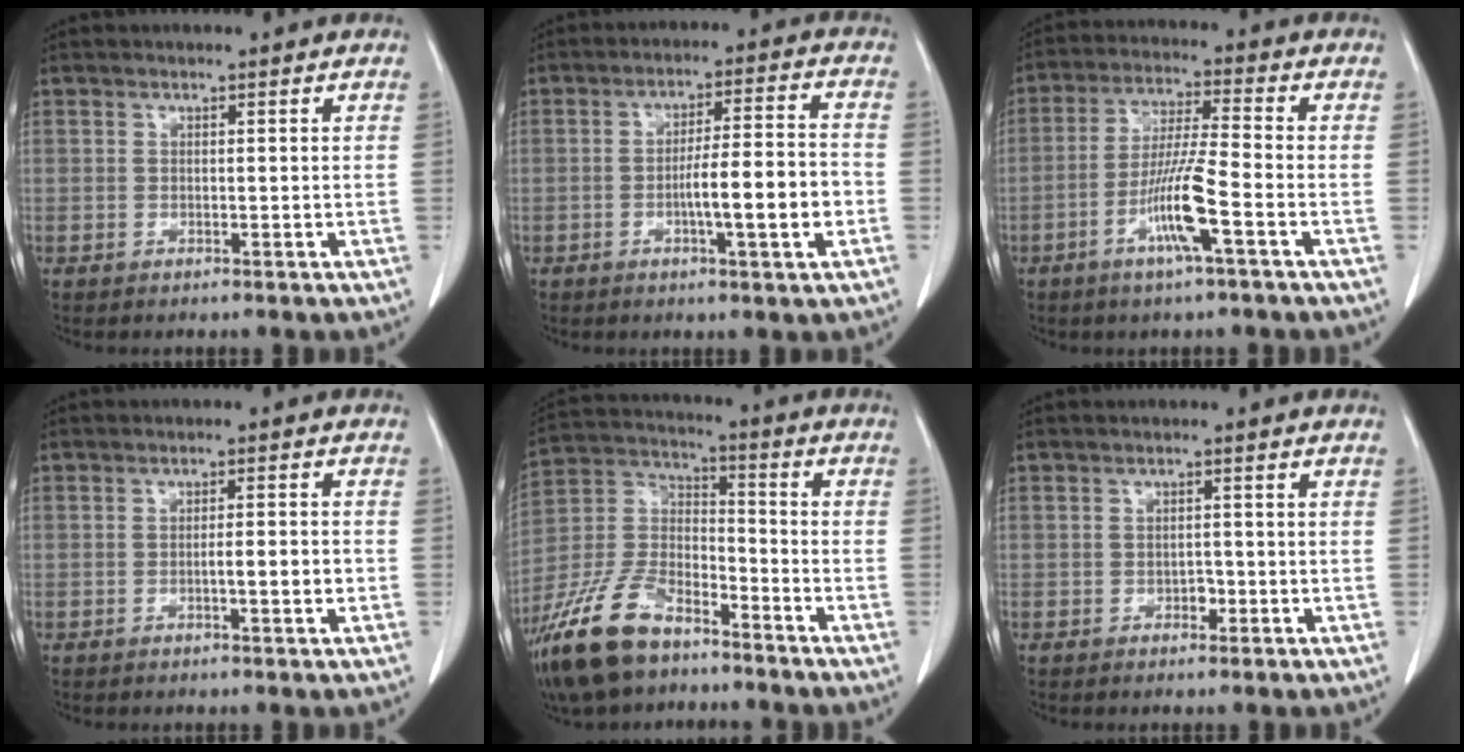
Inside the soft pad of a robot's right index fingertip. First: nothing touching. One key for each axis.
{"total": 9.6, "fx": -2.5, "fy": 0.6, "fz": 9.2, "tx": -0.146, "ty": 0.007, "tz": -0.041}
{"total": 9.2, "fx": -3.8, "fy": -0.2, "fz": 8.4, "tx": -0.166, "ty": -0.008, "tz": -0.075}
{"total": 2.0, "fx": -0.5, "fy": 0.2, "fz": 1.9, "tx": -0.033, "ty": -0.001, "tz": -0.009}
{"total": 15.6, "fx": -11.3, "fy": 6.3, "fz": 8.7, "tx": -0.189, "ty": 0.002, "tz": -0.213}
{"total": 1.4, "fx": -0.6, "fy": 0.9, "fz": 0.8, "tx": -0.010, "ty": 0.004, "tz": -0.008}